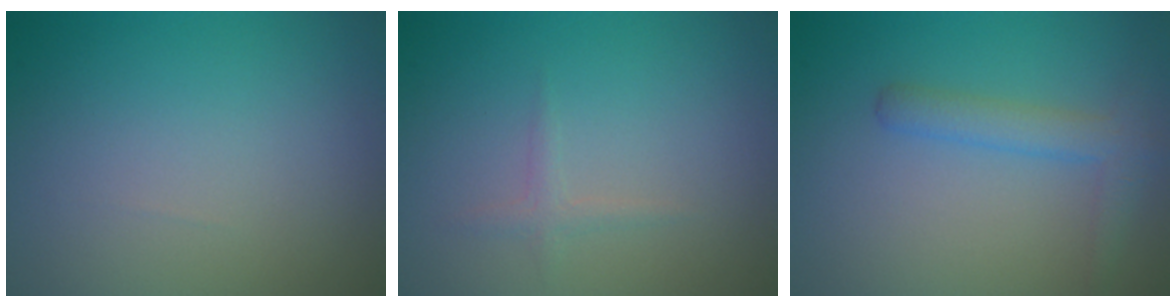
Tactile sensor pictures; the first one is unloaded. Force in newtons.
{"total": 0.9, "press": 0.9, "slide": 0.0}
{"total": 2.5, "press": 2.5, "slide": 0.0}